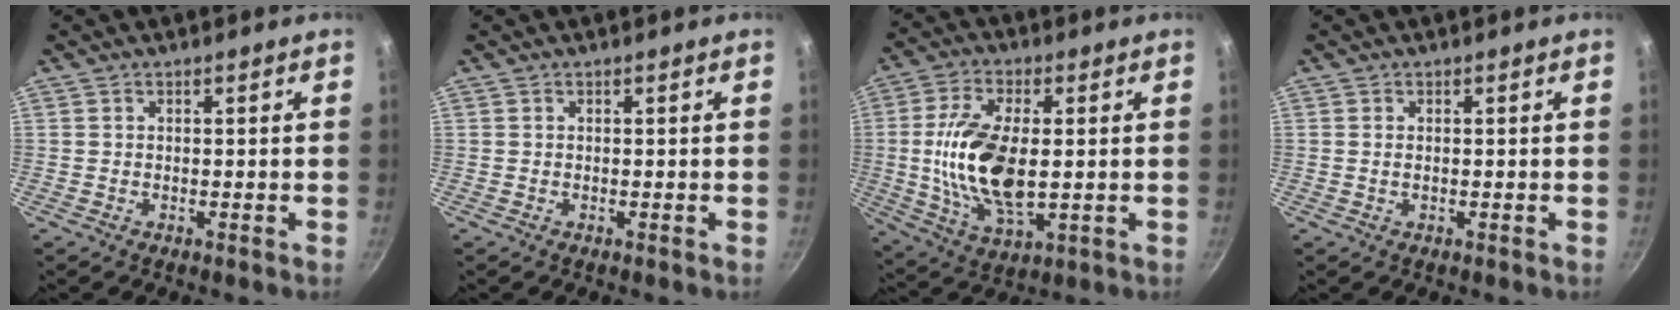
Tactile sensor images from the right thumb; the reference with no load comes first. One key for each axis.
{"total": 0.0}
{"total": 16.0, "fx": 0.4, "fy": 8.0, "fz": 13.9, "tx": -0.264, "ty": -0.003, "tz": 0.010}
{"total": 0.7, "fx": 0.1, "fy": 0.4, "fz": 0.6, "tx": -0.013, "ty": 0.001, "tz": 0.000}